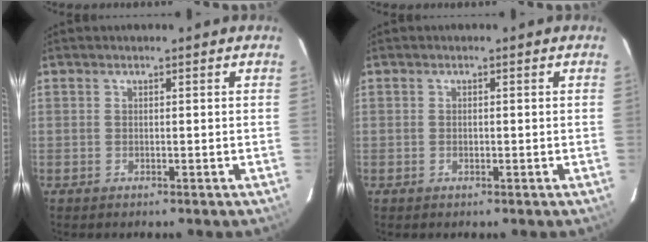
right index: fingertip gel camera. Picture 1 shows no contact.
{"total": 0.7, "force": [-0.2, 0.5, 0.4], "torque": [-0.006, 0.002, -0.002]}